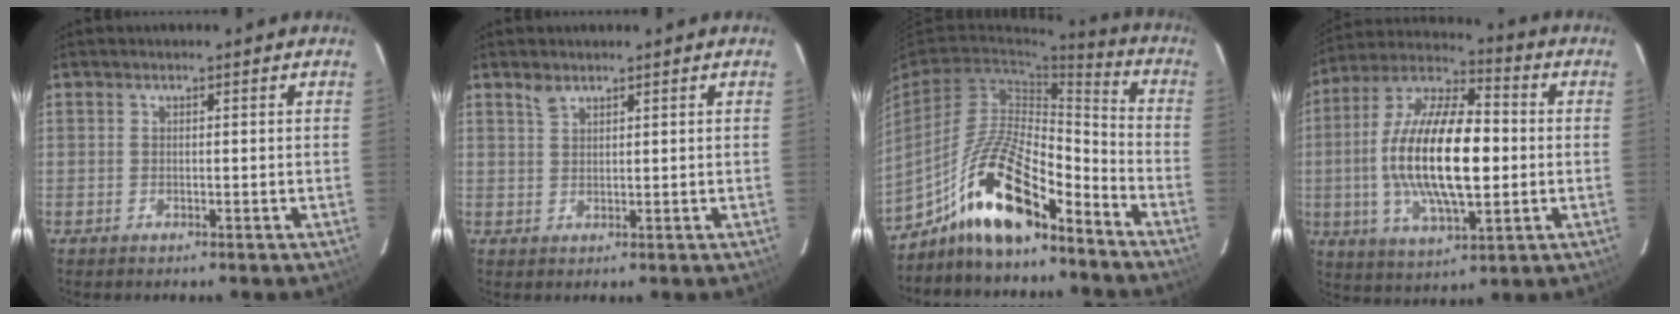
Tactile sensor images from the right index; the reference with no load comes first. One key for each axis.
{"total": 2.1, "fx": 1.6, "fy": 1.0, "fz": 1.0, "tx": -0.015, "ty": 0.004, "tz": 0.033}
{"total": 16.0, "fx": -11.2, "fy": 4.6, "fz": 10.5, "tx": -0.203, "ty": 0.007, "tz": -0.206}
{"total": 21.0, "fx": -1.1, "fy": 8.2, "fz": 19.3, "tx": -0.372, "ty": 0.005, "tz": -0.025}